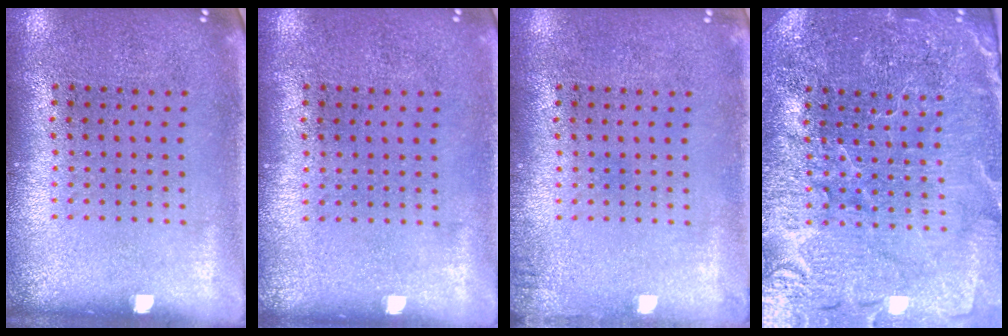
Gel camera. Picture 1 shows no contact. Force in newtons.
{"total": 0.0}
{"total": 0.9, "press": 0.9, "slide": 0.2}
{"total": 4.1, "press": 4.0, "slide": 1.2}